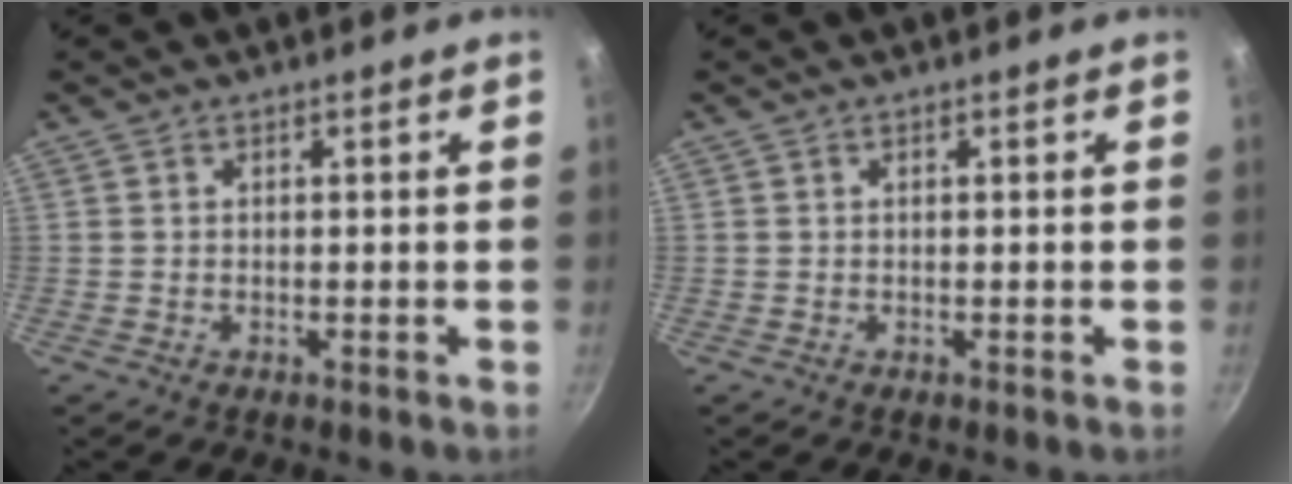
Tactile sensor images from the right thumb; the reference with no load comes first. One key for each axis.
{"total": 0.0}